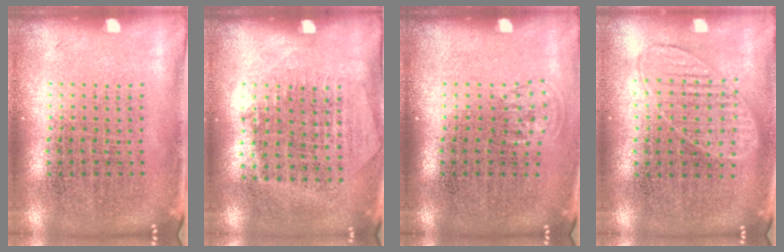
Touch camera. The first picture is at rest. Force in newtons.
{"total": 1.3, "press": 1.1, "slide": 0.6}
{"total": 0.7, "press": 0.5, "slide": 0.4}
{"total": 0.9, "press": 0.9, "slide": 0.4}